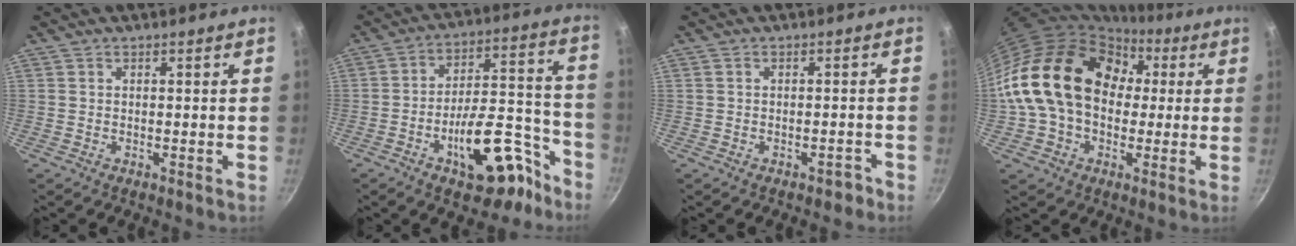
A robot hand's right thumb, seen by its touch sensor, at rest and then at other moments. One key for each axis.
{"total": 18.9, "fx": -10.2, "fy": 8.7, "fz": 13.2, "tx": -0.135, "ty": 0.091, "tz": -0.144}
{"total": 1.7, "fx": -1.3, "fy": 0.8, "fz": 0.7, "tx": 0.004, "ty": 0.024, "tz": -0.003}
{"total": 22.7, "fx": 3.0, "fy": 16.6, "fz": 15.1, "tx": -0.252, "ty": 0.049, "tz": 0.048}